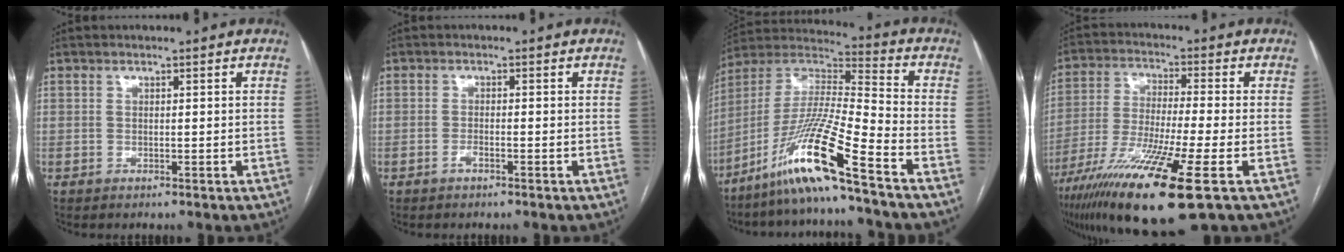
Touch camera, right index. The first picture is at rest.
{"total": 1.0, "force": [-0.7, 0.1, 0.8], "torque": [-0.015, 0.001, -0.013]}
{"total": 15.8, "force": [-10.0, -1.3, 12.2], "torque": [-0.255, -0.016, -0.188]}
{"total": 17.5, "force": [-9.3, 0.2, 14.8], "torque": [-0.287, -0.048, -0.168]}